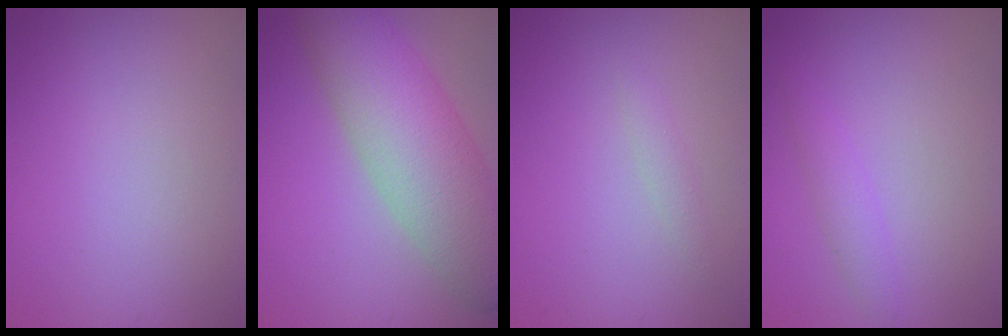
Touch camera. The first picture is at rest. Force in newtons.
{"total": 9.3, "press": 9.3, "slide": 0.5}
{"total": 0.9, "press": 0.9, "slide": 0.1}
{"total": 1.5, "press": 1.5, "slide": 0.1}